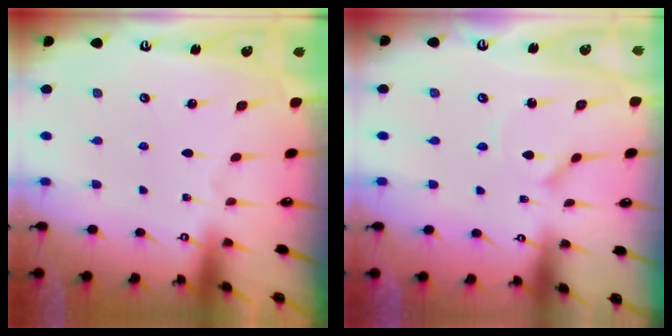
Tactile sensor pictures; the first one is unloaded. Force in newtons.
{"total": 0.9, "press": 0.9, "slide": 0.0}